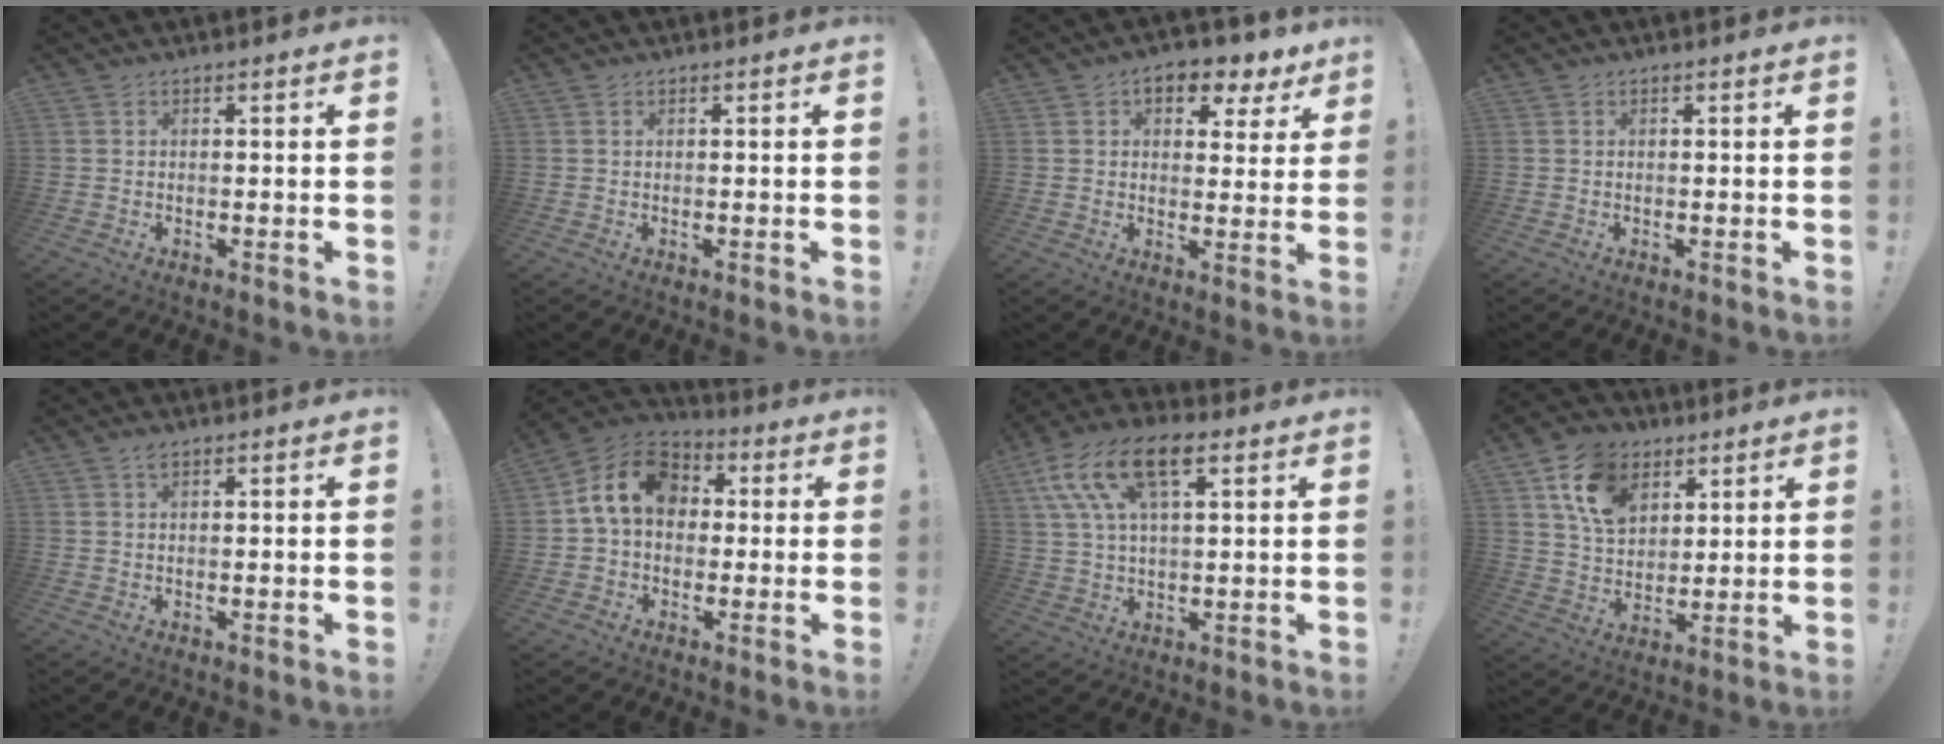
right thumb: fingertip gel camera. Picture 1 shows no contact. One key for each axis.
{"total": 0.0}
{"total": 8.3, "fx": 4.8, "fy": 4.6, "fz": 4.9, "tx": -0.062, "ty": -0.029, "tz": 0.085}
{"total": 0.0}
{"total": 1.3, "fx": 0.9, "fy": 0.4, "fz": 0.7, "tx": 0.001, "ty": -0.006, "tz": 0.014}
{"total": 13.8, "fx": 3.0, "fy": 10.2, "fz": 8.8, "tx": -0.147, "ty": 0.015, "tz": 0.060}
{"total": 15.8, "fx": 7.2, "fy": 7.7, "fz": 11.7, "tx": -0.221, "ty": -0.016, "tz": 0.127}
{"total": 14.2, "fx": 7.1, "fy": 10.2, "fz": 6.8, "tx": -0.118, "ty": -0.021, "tz": 0.141}